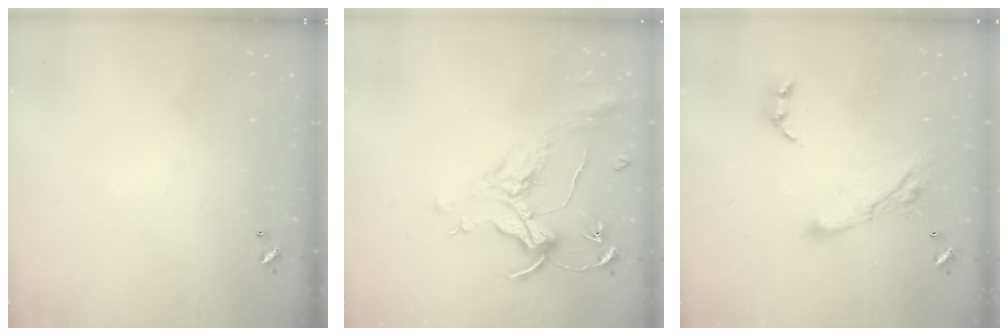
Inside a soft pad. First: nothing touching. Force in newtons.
{"total": 1.5, "press": 1.3, "slide": 0.7}
{"total": 9.2, "press": 9.1, "slide": 1.1}